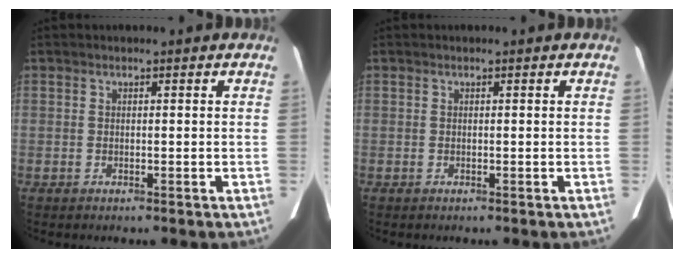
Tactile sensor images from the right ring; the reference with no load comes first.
{"total": 0.0}